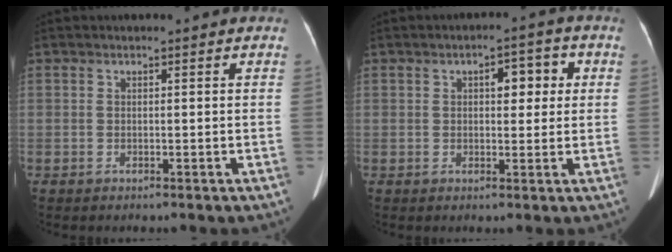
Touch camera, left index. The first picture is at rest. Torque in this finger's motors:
{"motor_torque": [0.14, 0.09, 0.07, 0.01]}